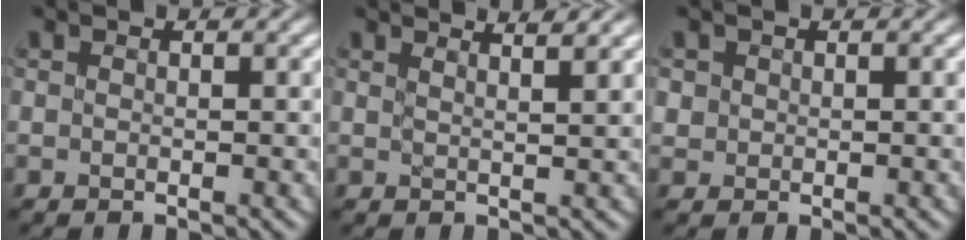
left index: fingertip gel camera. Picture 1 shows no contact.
{"total": 4.1, "force": [3.3, 1.2, 2.0], "torque": [-0.002, 0.023, 0.012]}
{"total": 0.6, "force": [0.1, 0.6, -0.2], "torque": [0.000, -0.005, 0.008]}